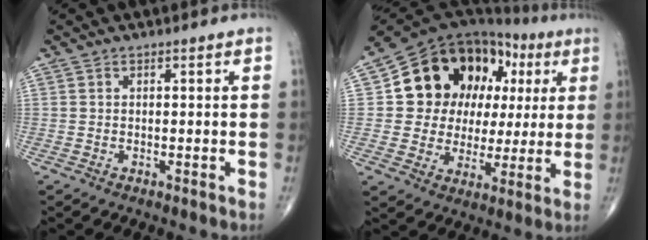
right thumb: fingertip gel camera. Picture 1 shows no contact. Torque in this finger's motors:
{"motor_torque": [1.31, 3.11, 1.12, 0.15, 0.09]}